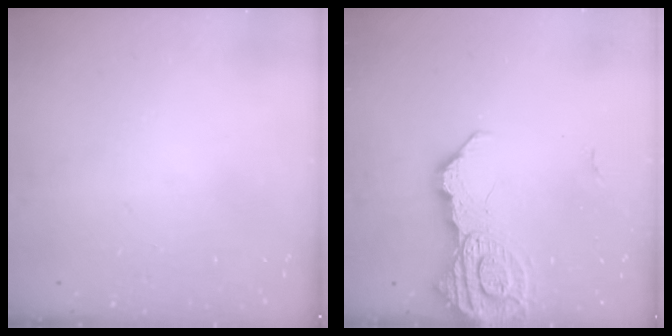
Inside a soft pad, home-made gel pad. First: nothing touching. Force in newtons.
{"total": 17.9, "press": 17.9, "slide": 1.4}